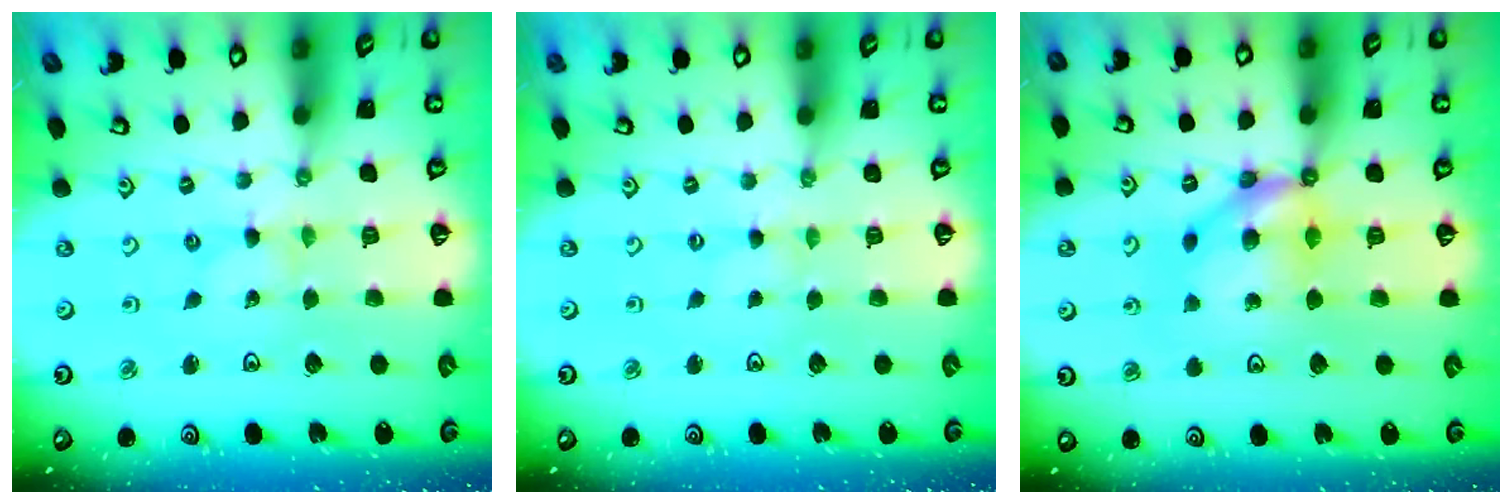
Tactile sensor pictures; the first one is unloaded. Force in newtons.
{"total": 0.0}
{"total": 10.3, "press": 10.3, "slide": 0.1}